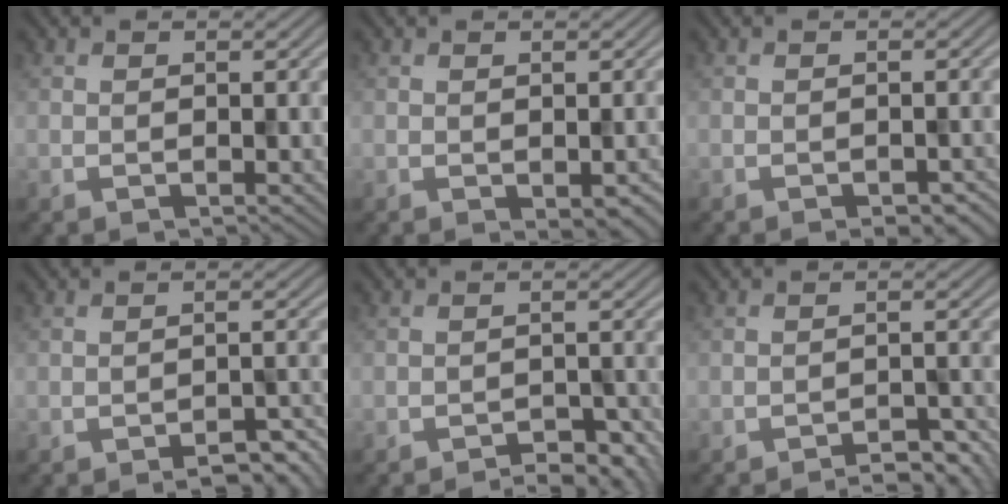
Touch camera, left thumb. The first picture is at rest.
{"total": 2.5, "force": [-1.2, 1.2, 1.9], "torque": [-0.026, -0.009, -0.010]}
{"total": 2.8, "force": [-2.1, 0.9, 1.6], "torque": [-0.025, -0.004, -0.018]}
{"total": 4.5, "force": [-3.5, 1.2, 2.6], "torque": [-0.036, 0.003, -0.042]}
{"total": 4.4, "force": [-3.8, 1.1, 2.0], "torque": [-0.033, 0.009, -0.050]}
{"total": 4.6, "force": [-4.1, 0.7, 2.0], "torque": [-0.036, 0.011, -0.054]}